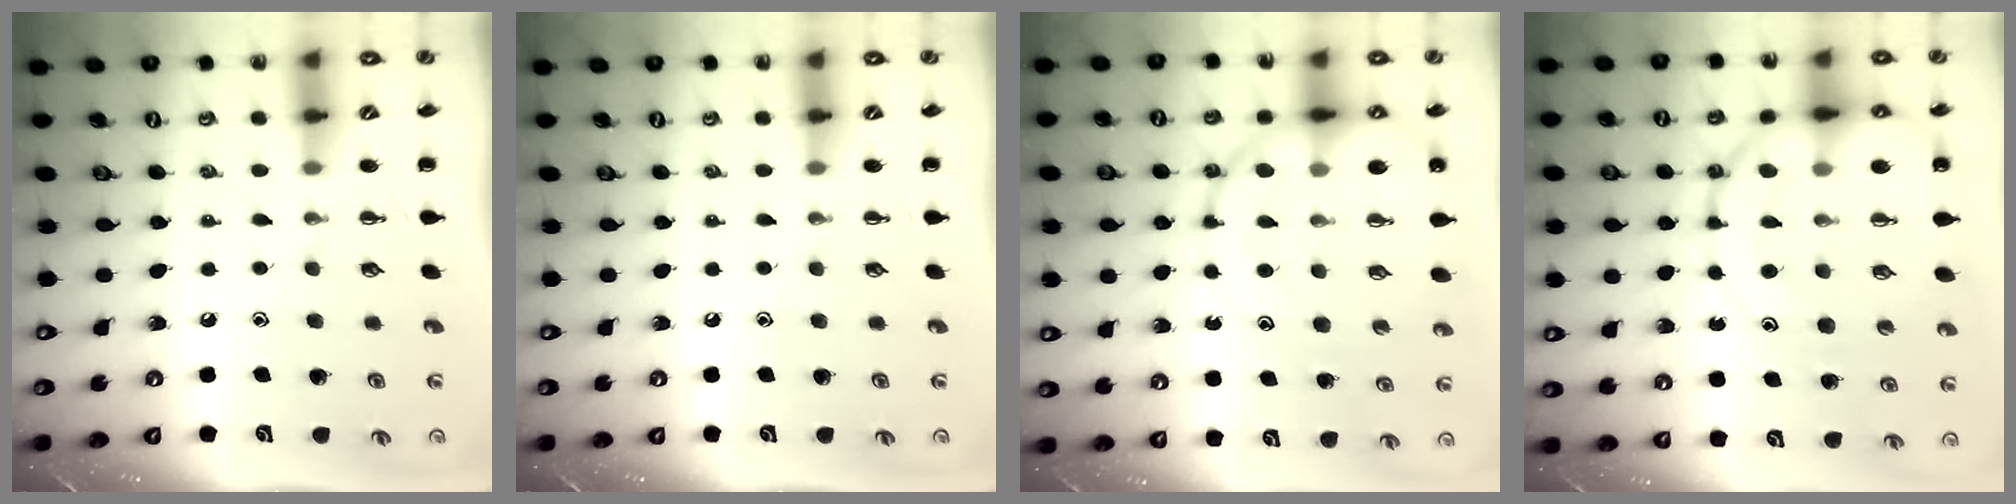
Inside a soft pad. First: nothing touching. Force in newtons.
{"total": 0.0}
{"total": 19.3, "press": 18.8, "slide": 4.3}
{"total": 20.6, "press": 20.4, "slide": 2.8}